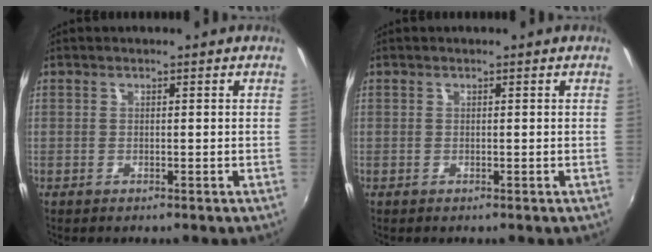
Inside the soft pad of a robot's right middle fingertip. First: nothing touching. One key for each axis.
{"total": 0.0}